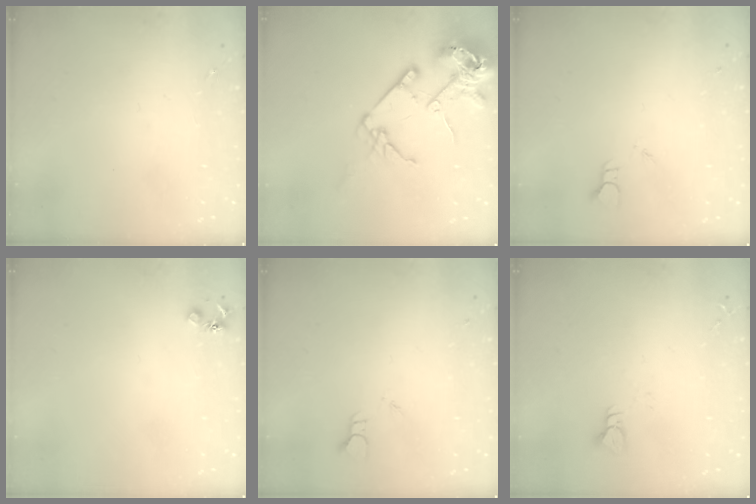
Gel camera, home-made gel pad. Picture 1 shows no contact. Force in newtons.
{"total": 17.6, "press": 17.4, "slide": 2.3}
{"total": 1.9, "press": 1.9, "slide": 0.1}
{"total": 4.5, "press": 4.5, "slide": 0.6}
{"total": 1.9, "press": 1.9, "slide": 0.1}
{"total": 2.9, "press": 2.9, "slide": 0.2}